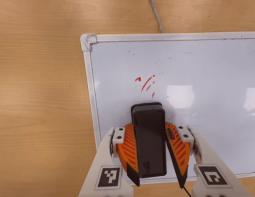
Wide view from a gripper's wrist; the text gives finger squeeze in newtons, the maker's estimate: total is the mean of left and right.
{"total": 14.5, "left": 14.8, "right": 14.2}